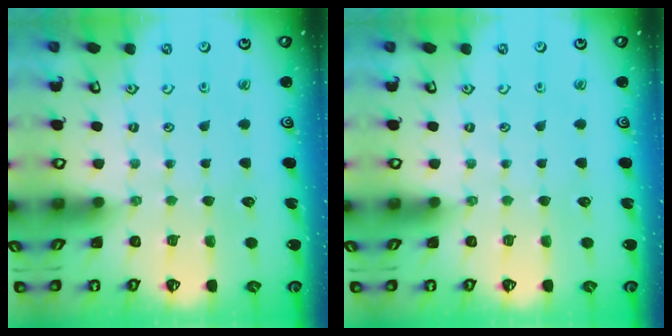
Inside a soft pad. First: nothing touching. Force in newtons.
{"total": 0.0}